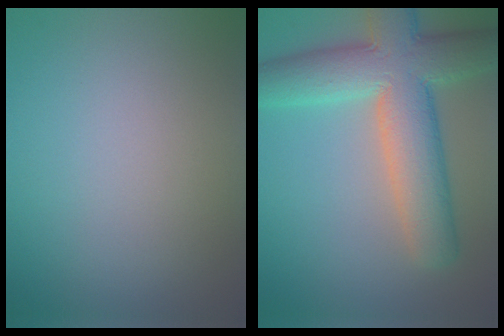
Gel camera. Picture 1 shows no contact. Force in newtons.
{"total": 9.9, "press": 9.9, "slide": 0.6}